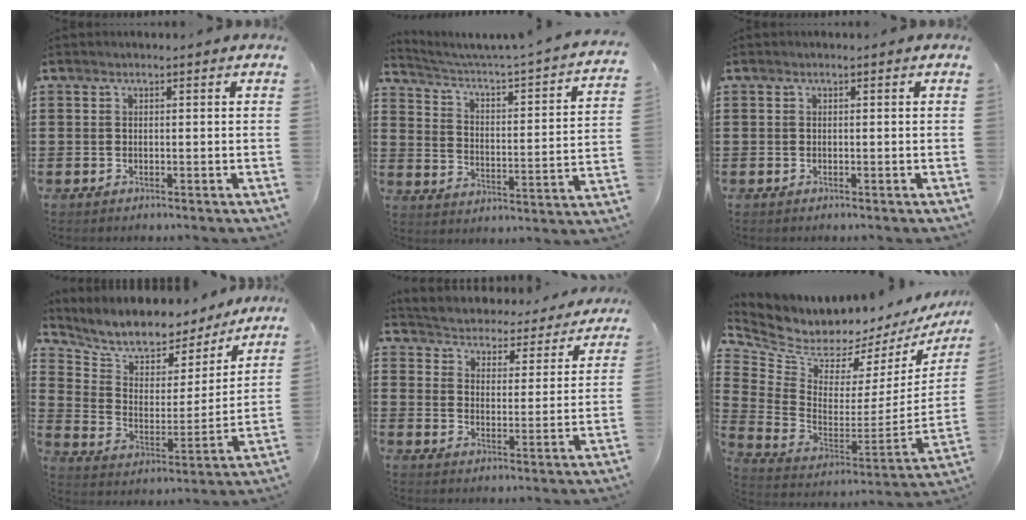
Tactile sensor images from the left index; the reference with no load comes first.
{"total": 2.1, "force": [1.4, 0.0, 1.7], "torque": [-0.046, -0.031, 0.009]}
{"total": 0.0}
{"total": 7.5, "force": [6.8, 2.8, 1.4], "torque": [-0.057, -0.056, 0.113]}
{"total": 3.4, "force": [3.3, 0.1, -0.5], "torque": [-0.016, -0.036, 0.048]}
{"total": 5.0, "force": [4.6, 1.7, 0.4], "torque": [-0.050, -0.062, 0.076]}